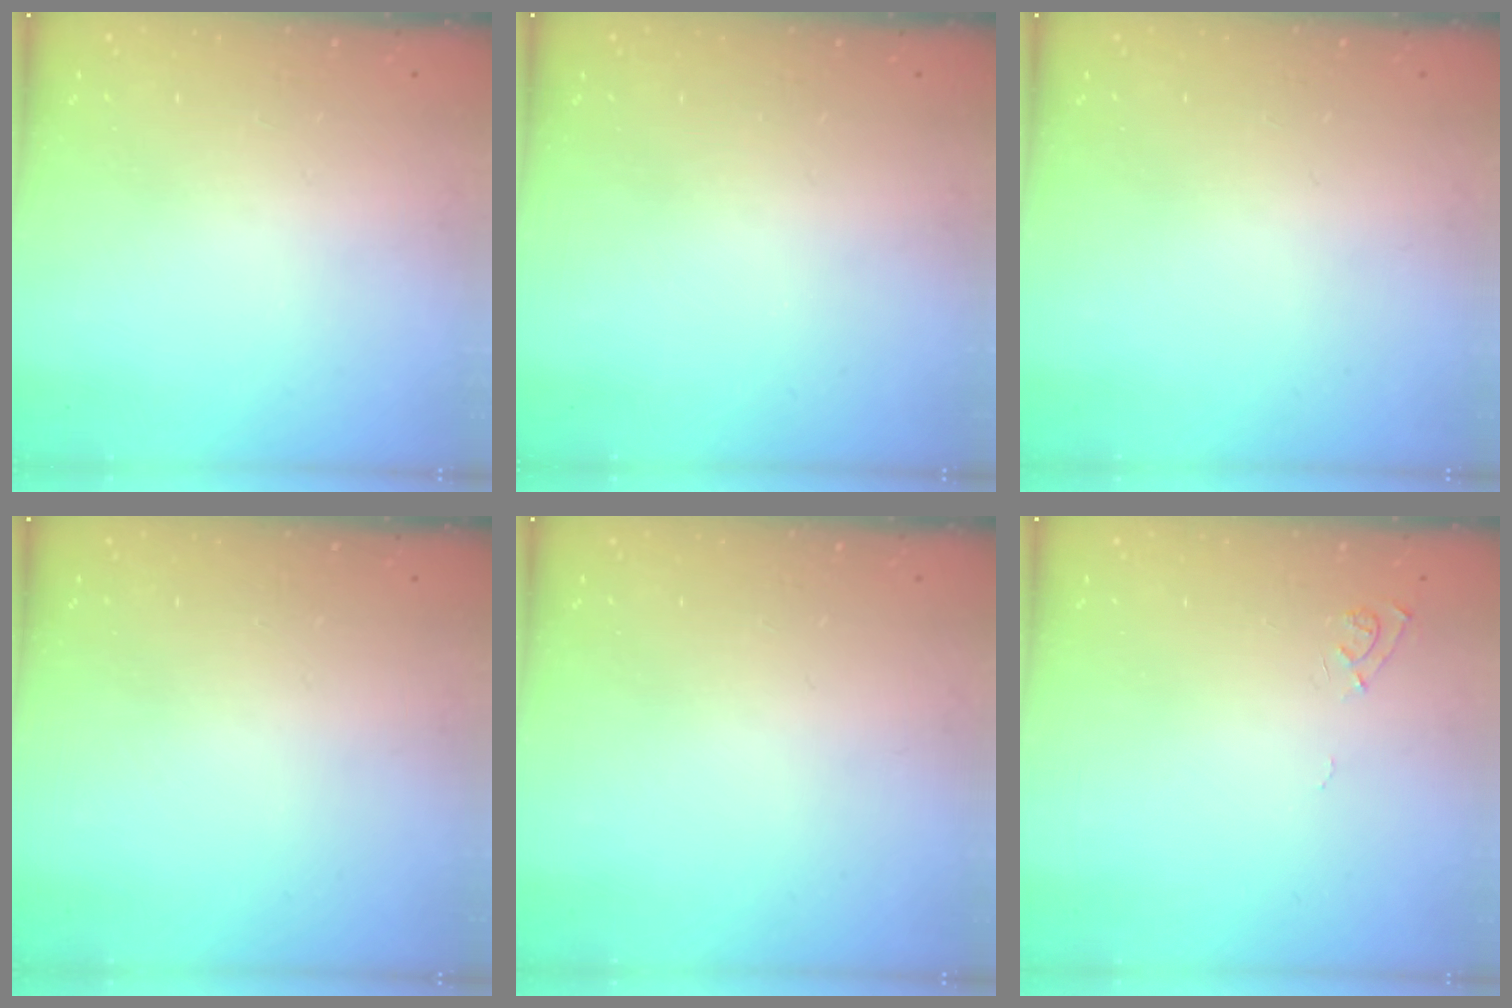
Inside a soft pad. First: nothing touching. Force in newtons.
{"total": 0.0}
{"total": 0.0}
{"total": 0.0}
{"total": 0.0}
{"total": 6.8, "press": 6.8, "slide": 0.6}